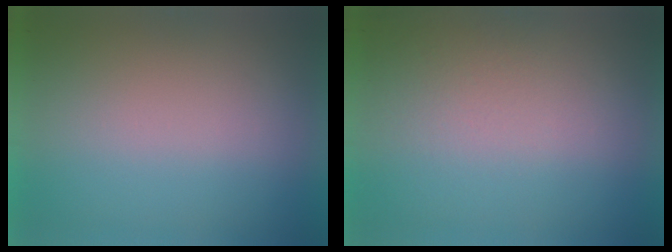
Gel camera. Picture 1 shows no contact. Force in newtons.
{"total": 2.7}